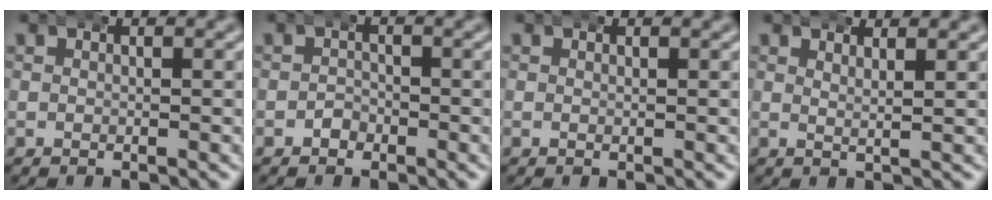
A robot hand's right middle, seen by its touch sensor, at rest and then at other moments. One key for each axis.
{"total": 1.0, "fx": -0.6, "fy": 0.8, "fz": -0.2, "tx": 0.002, "ty": 0.002, "tz": -0.018}
{"total": 0.0}
{"total": 1.9, "fx": 1.7, "fy": -0.2, "fz": 0.8, "tx": -0.015, "ty": -0.009, "tz": 0.028}